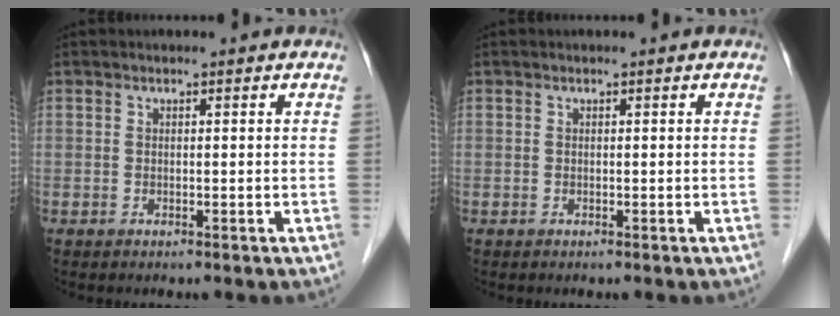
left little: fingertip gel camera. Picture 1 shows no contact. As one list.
[{"total": 0.0}]